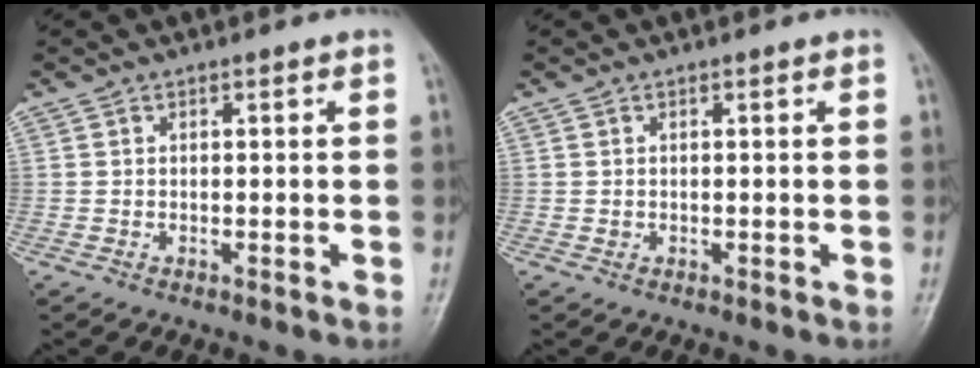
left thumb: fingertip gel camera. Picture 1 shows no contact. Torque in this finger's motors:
{"motor_torque": [-0.16, 0.06, 0.02, 0.00, 0.00]}